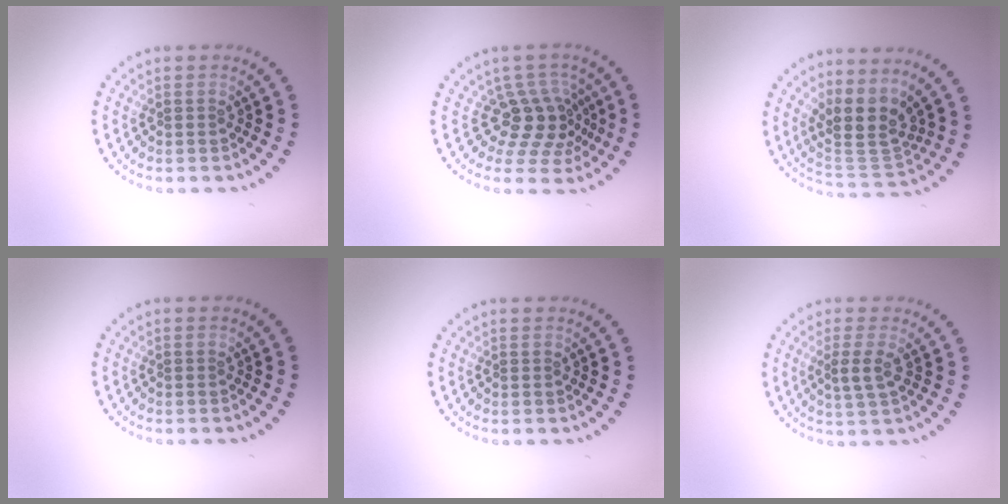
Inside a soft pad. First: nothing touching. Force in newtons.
{"total": 4.0, "press": 3.0, "slide": 2.7}
{"total": 4.0, "press": 3.1, "slide": 2.5}
{"total": 0.0}
{"total": 0.0}
{"total": 2.0, "press": 1.8, "slide": 0.9}